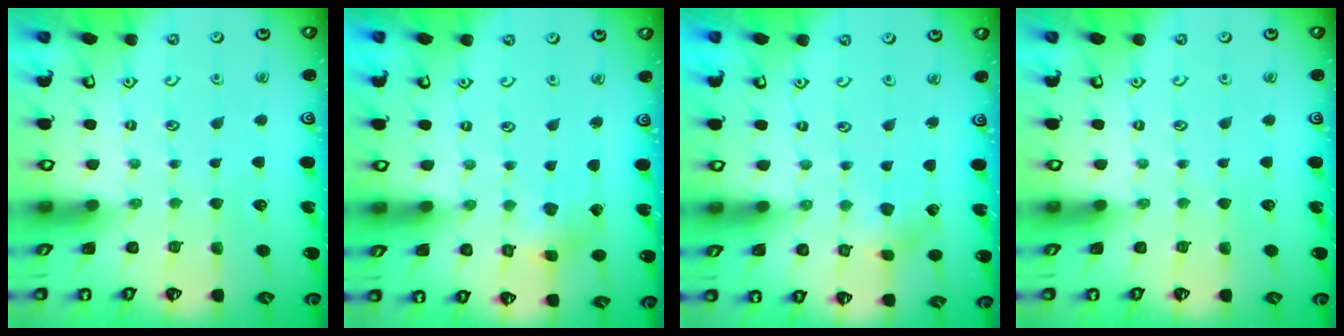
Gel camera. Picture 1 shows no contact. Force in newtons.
{"total": 2.9, "press": 2.9, "slide": 0.3}
{"total": 3.4, "press": 3.3, "slide": 0.4}
{"total": 0.0}